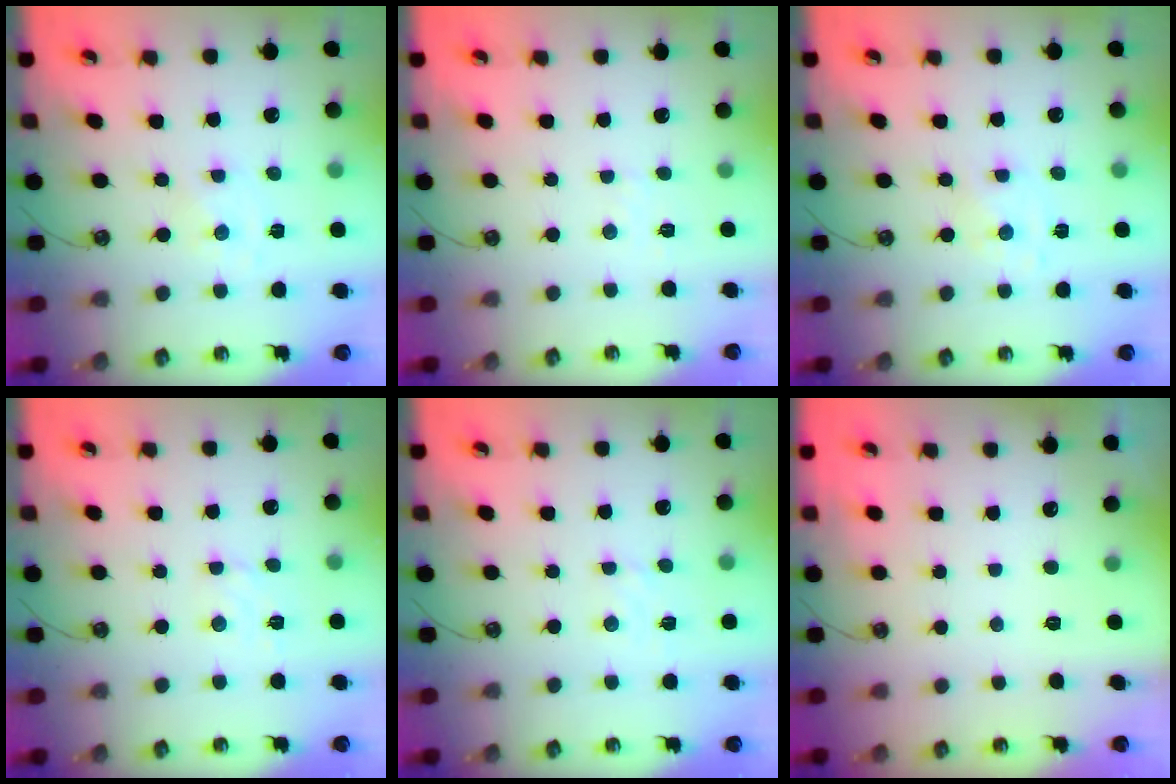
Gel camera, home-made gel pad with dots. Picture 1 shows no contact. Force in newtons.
{"total": 3.3, "press": 3.3, "slide": 0.5}
{"total": 1.1, "press": 1.1, "slide": 0.2}
{"total": 2.8, "press": 2.7, "slide": 0.4}
{"total": 2.4, "press": 2.4, "slide": 0.4}
{"total": 0.0}